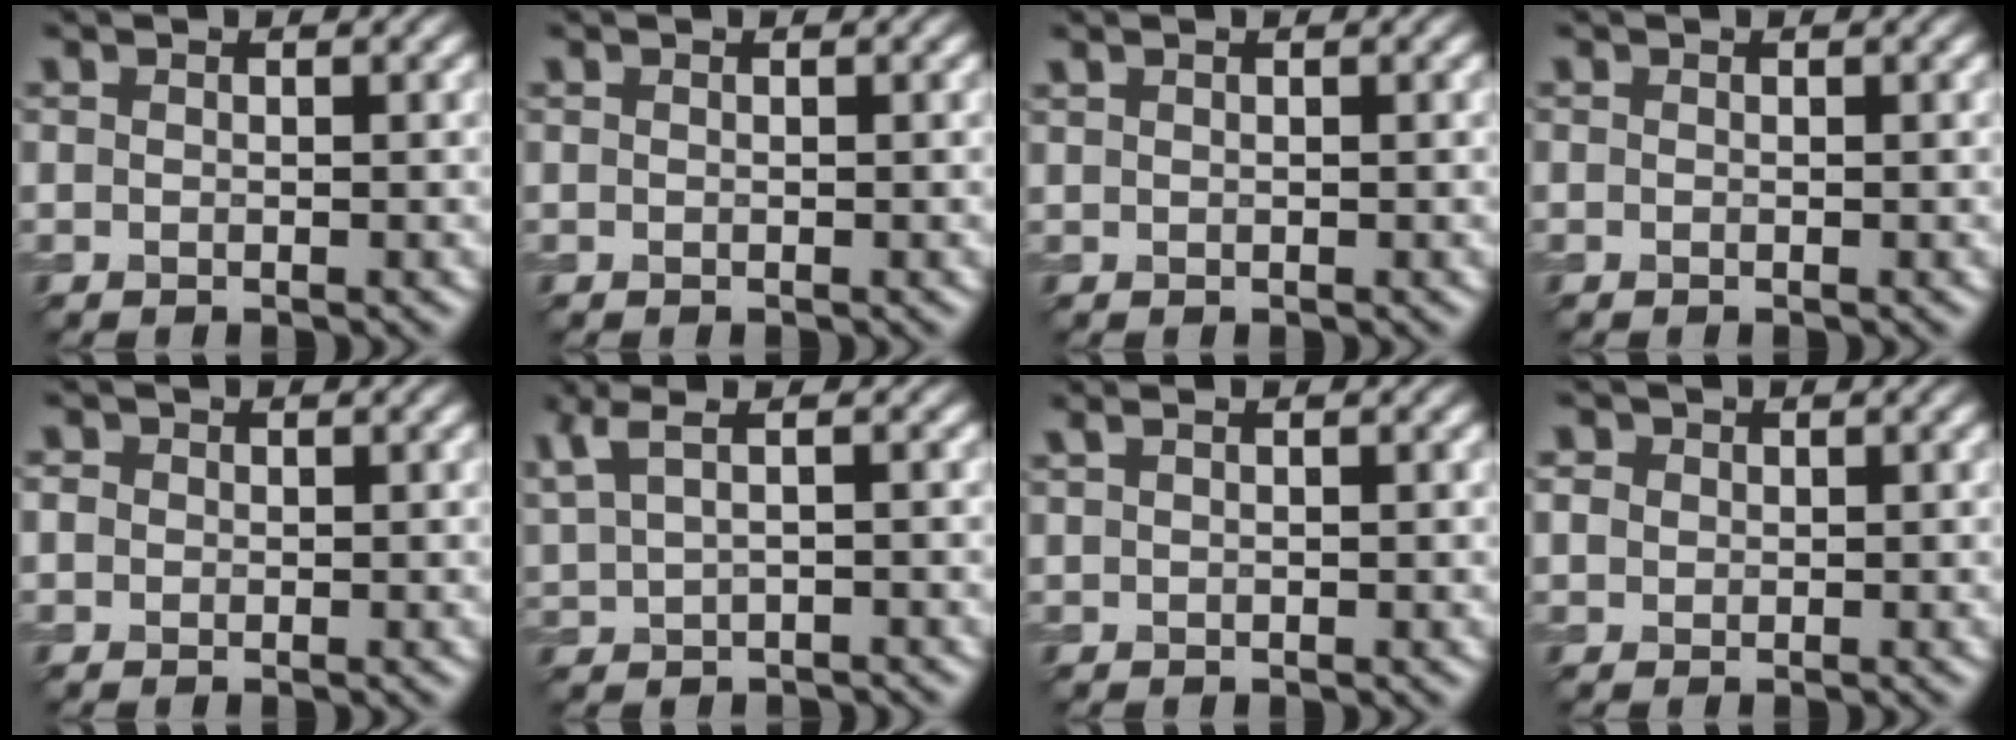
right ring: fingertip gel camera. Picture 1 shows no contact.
{"total": 0.0}
{"total": 0.6, "force": [0.5, 0.2, 0.4], "torque": [-0.010, 0.005, 0.010]}
{"total": 0.0}
{"total": 1.2, "force": [0.2, 1.1, 0.3], "torque": [0.000, -0.001, -0.001]}
{"total": 3.5, "force": [2.3, 1.0, 2.5], "torque": [-0.064, 0.009, 0.046]}
{"total": 1.0, "force": [0.7, 0.4, 0.7], "torque": [-0.017, 0.004, 0.016]}
{"total": 1.8, "force": [0.7, 1.6, 0.6], "torque": [-0.016, 0.006, 0.011]}